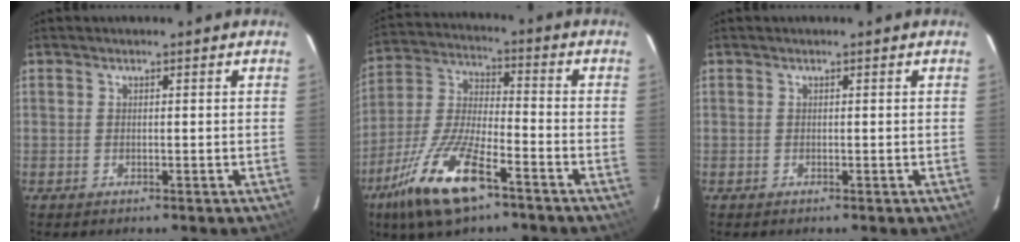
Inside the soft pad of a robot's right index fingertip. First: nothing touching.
{"total": 16.6, "force": [-9.9, 5.0, 12.3], "torque": [-0.271, -0.029, -0.192]}
{"total": 0.0}